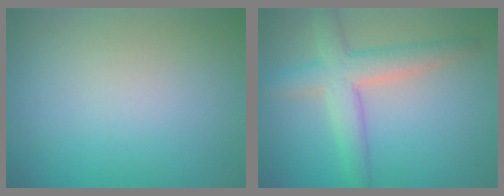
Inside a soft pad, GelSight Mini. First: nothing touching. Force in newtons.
{"total": 4.6, "press": 4.6, "slide": 0.2}